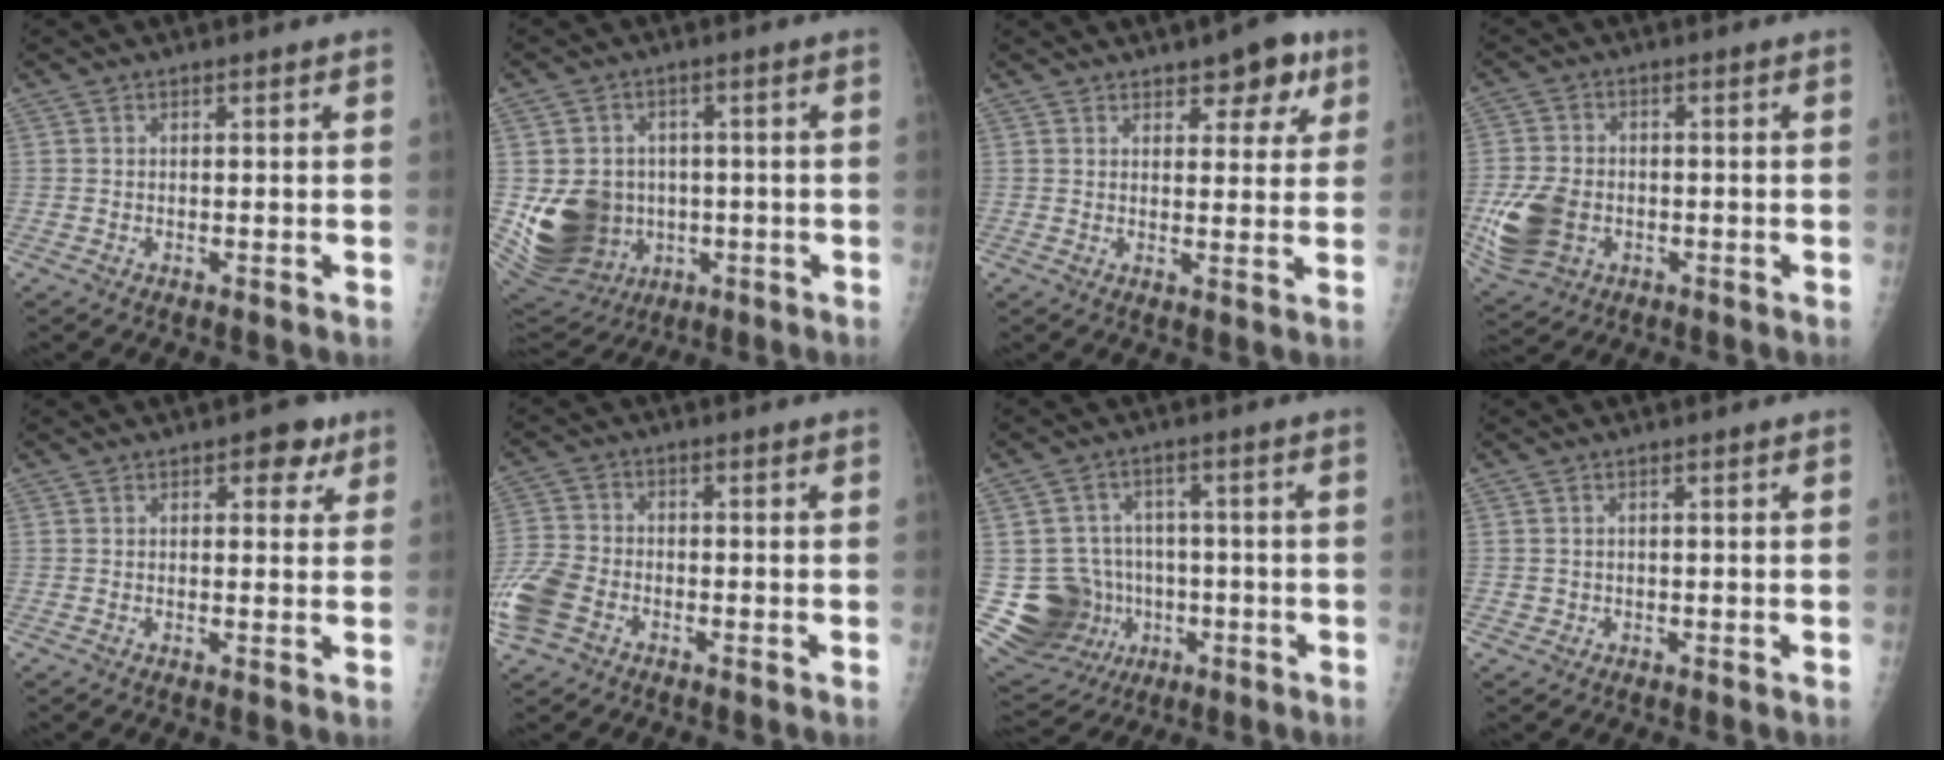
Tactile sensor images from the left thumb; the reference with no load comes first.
{"total": 16.0, "force": [-1.8, 13.8, 7.9], "torque": [-0.138, 0.004, -0.003]}
{"total": 7.0, "force": [4.0, 3.4, 4.5], "torque": [-0.024, -0.014, 0.047]}
{"total": 10.2, "force": [-2.5, 7.5, 6.3], "torque": [-0.129, 0.008, -0.042]}
{"total": 4.2, "force": [2.0, 2.5, 2.6], "torque": [-0.003, -0.003, 0.017]}
{"total": 9.4, "force": [-4.2, 6.5, 5.3], "torque": [-0.124, 0.013, -0.087]}
{"total": 14.3, "force": [-2.4, 13.4, 4.4], "torque": [-0.067, 0.031, -0.021]}
{"total": 1.2, "force": [-0.3, 1.1, -0.1], "torque": [0.009, 0.006, -0.005]}